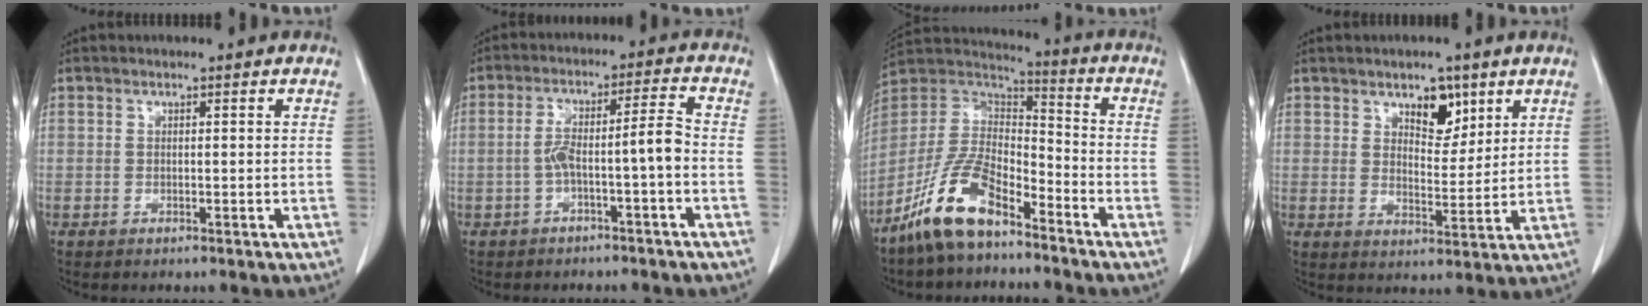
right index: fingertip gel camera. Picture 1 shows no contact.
{"total": 6.0, "force": [-2.0, 0.1, 5.7], "torque": [-0.107, 0.030, -0.027]}
{"total": 12.8, "force": [-8.9, 4.4, 8.0], "torque": [-0.172, 0.013, -0.177]}
{"total": 5.9, "force": [3.5, 2.9, 3.7], "torque": [-0.051, -0.003, 0.056]}